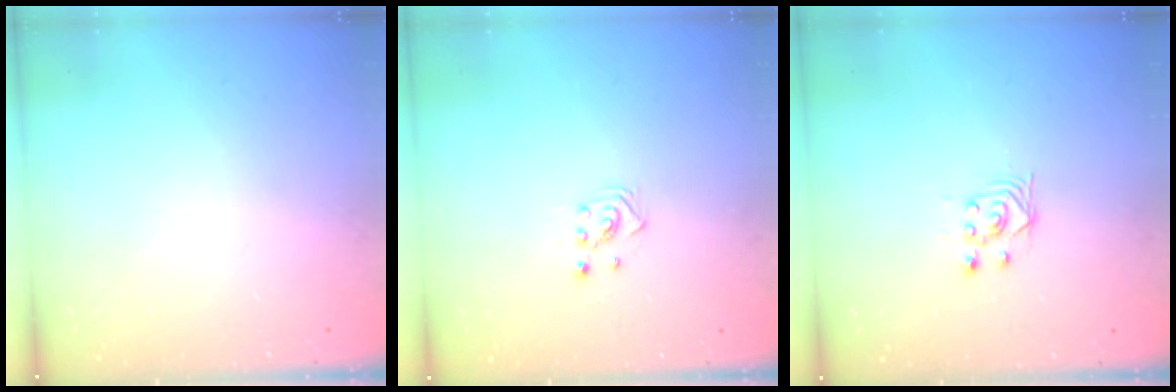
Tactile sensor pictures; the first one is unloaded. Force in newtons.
{"total": 2.5, "press": 2.4, "slide": 0.8}
{"total": 3.5, "press": 3.0, "slide": 1.7}